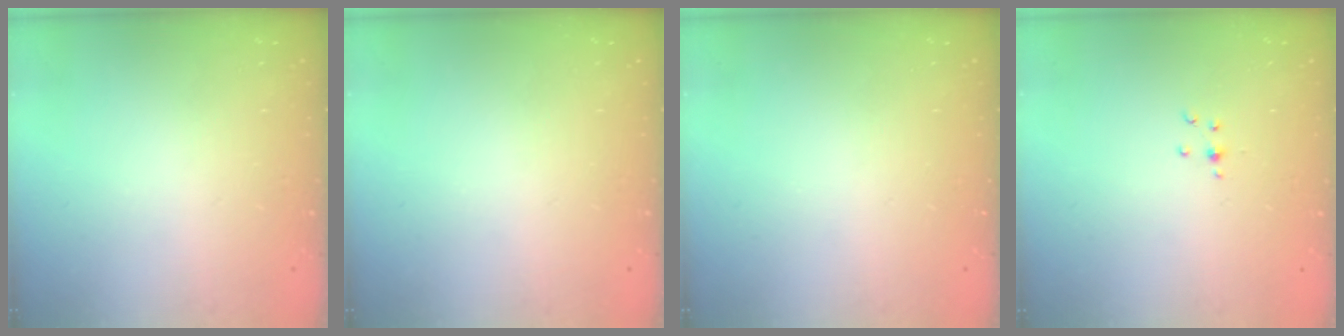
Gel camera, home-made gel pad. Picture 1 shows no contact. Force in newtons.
{"total": 0.0}
{"total": 0.0}
{"total": 3.0, "press": 2.8, "slide": 0.9}